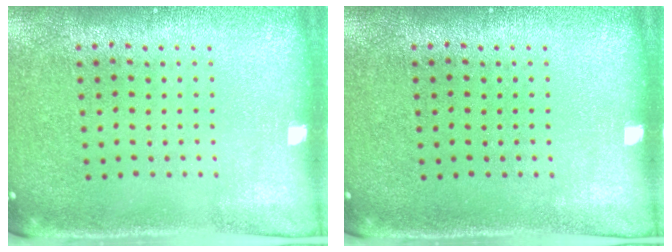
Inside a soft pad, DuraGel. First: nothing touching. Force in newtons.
{"total": 0.0}